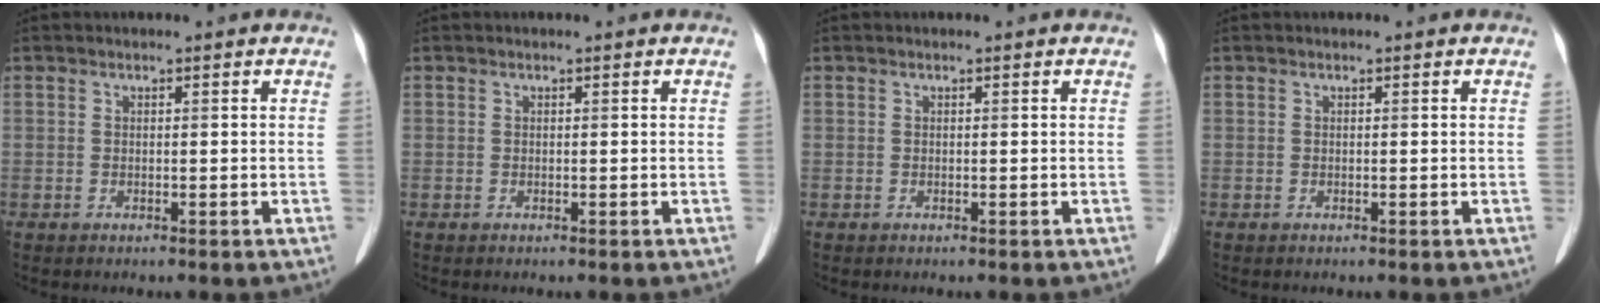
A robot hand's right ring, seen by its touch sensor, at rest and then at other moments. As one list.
[{"total": 0.0}, {"total": 0.0}, {"total": 0.0}]